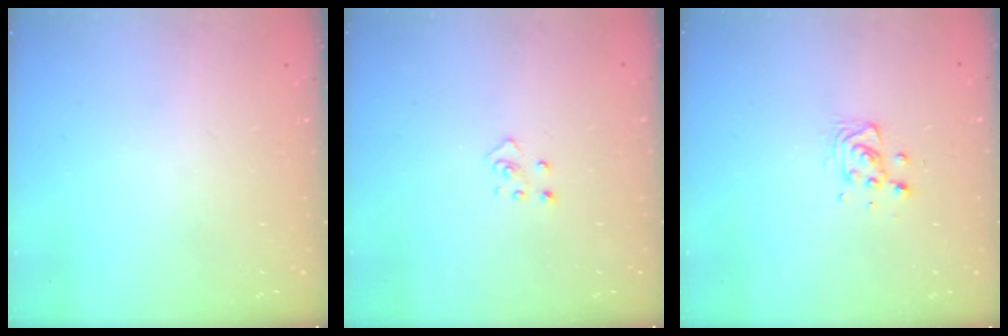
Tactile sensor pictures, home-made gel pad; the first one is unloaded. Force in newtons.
{"total": 2.8, "press": 2.8, "slide": 0.3}
{"total": 7.3, "press": 7.1, "slide": 2.0}